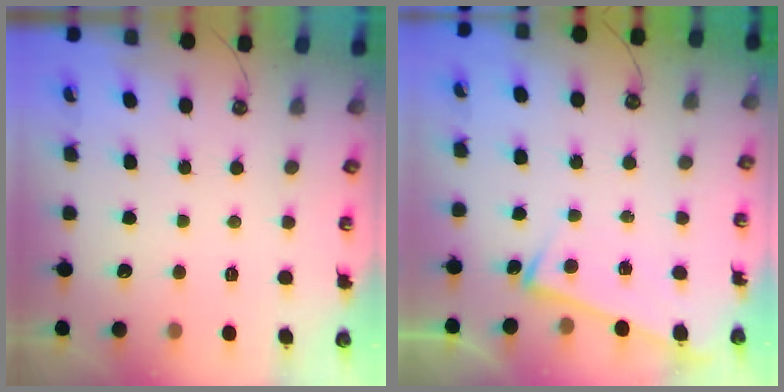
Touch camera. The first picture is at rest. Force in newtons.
{"total": 4.0, "press": 4.0, "slide": 0.3}